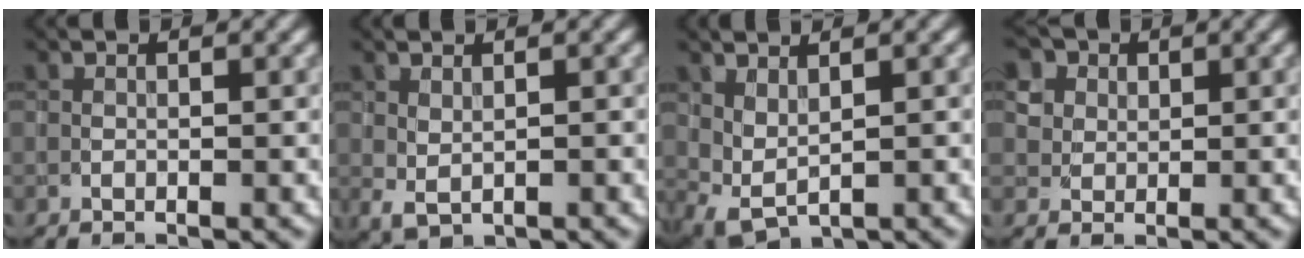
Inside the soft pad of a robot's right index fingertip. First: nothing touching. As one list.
[{"total": 1.3, "force": [0.4, 0.8, 0.9], "torque": [-0.019, -0.006, 0.016]}, {"total": 2.0, "force": [1.2, 0.8, 1.4], "torque": [-0.037, -0.009, 0.030]}, {"total": 7.2, "force": [3.6, 5.3, 3.2], "torque": [-0.072, 0.018, 0.052]}]